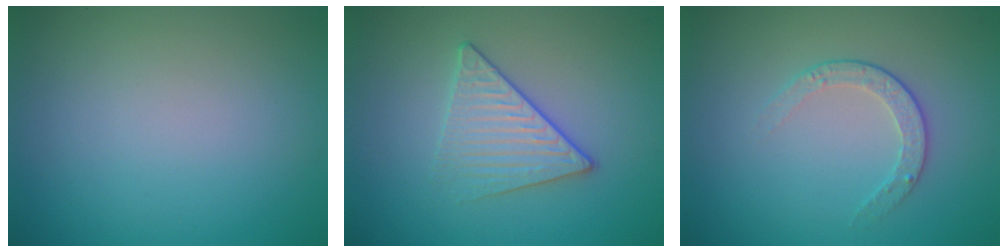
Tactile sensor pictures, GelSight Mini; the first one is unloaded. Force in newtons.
{"total": 2.7, "press": 2.4, "slide": 1.2}
{"total": 2.1, "press": 1.4, "slide": 1.5}